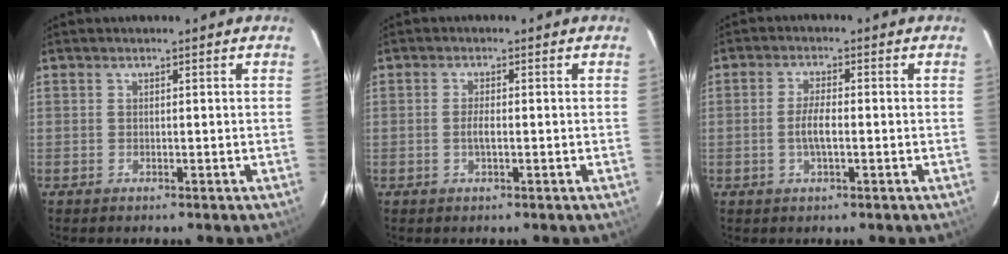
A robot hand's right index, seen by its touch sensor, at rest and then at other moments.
{"total": 1.8, "force": [-0.4, 0.2, 1.7], "torque": [-0.036, 0.000, -0.010]}
{"total": 3.7, "force": [-0.8, 0.6, 3.5], "torque": [-0.072, 0.000, -0.017]}